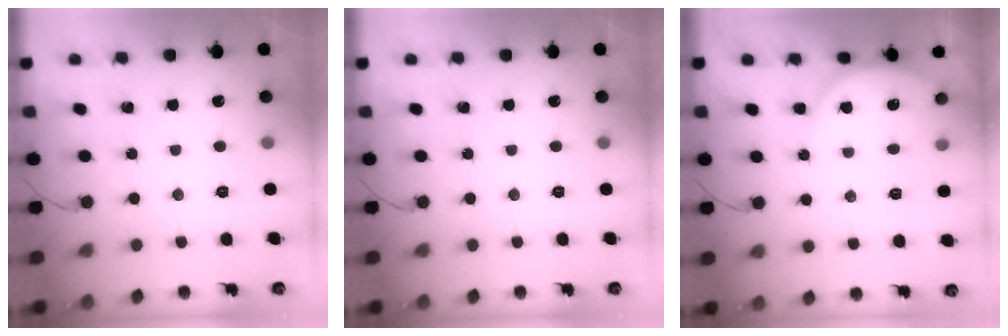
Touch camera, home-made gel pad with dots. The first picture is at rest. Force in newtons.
{"total": 0.0}
{"total": 4.8, "press": 4.8, "slide": 0.6}